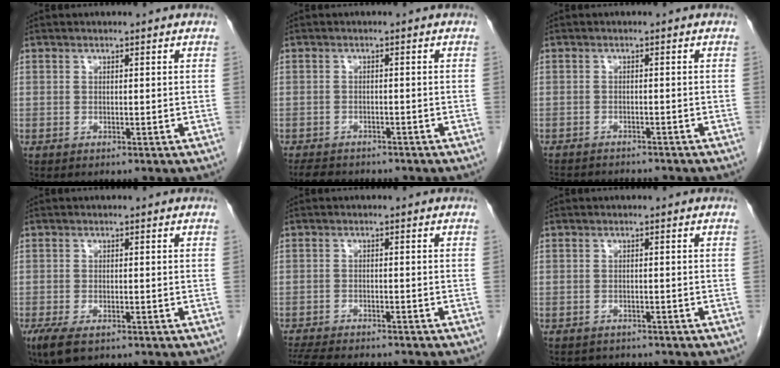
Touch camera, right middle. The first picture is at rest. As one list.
[{"total": 6.1, "force": [-5.2, 2.2, 2.1], "torque": [-0.036, -0.006, -0.072]}, {"total": 9.0, "force": [-8.2, 2.2, 2.8], "torque": [-0.049, -0.003, -0.109]}, {"total": 4.5, "force": [-2.7, 1.8, 3.0], "torque": [-0.066, -0.012, -0.044]}, {"total": 10.9, "force": [-9.7, 2.1, 4.4], "torque": [-0.078, -0.013, -0.140]}, {"total": 3.7, "force": [-3.3, 1.6, 0.2], "torque": [0.000, 0.000, -0.044]}]